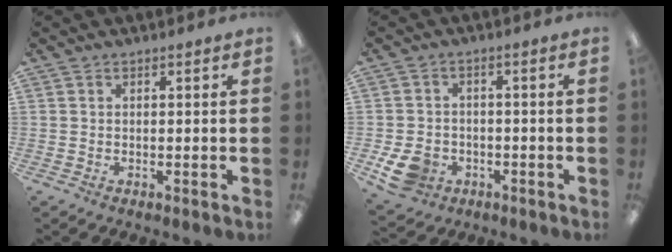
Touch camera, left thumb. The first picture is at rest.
{"total": 7.1, "force": [-3.2, 5.4, 3.2], "torque": [-0.074, 0.016, -0.055]}